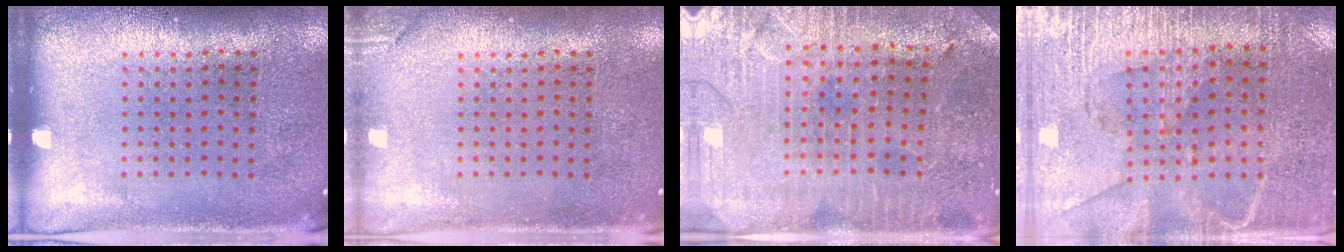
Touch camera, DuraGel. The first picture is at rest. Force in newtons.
{"total": 1.1, "press": 1.1, "slide": 0.3}
{"total": 1.5, "press": 1.4, "slide": 0.2}
{"total": 3.2, "press": 2.9, "slide": 1.4}